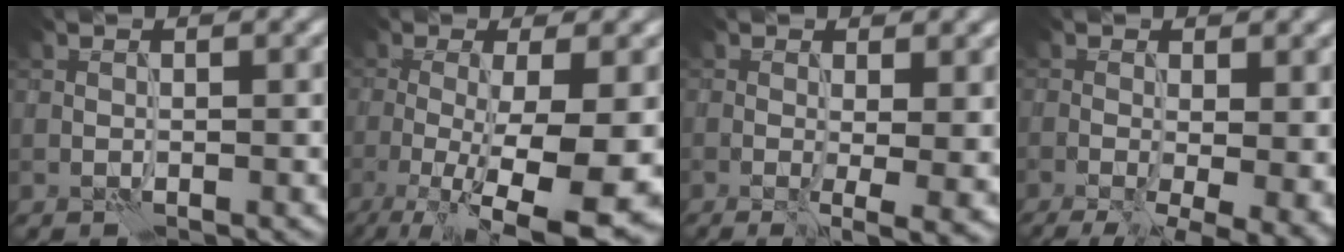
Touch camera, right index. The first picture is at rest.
{"total": 11.7, "force": [-3.4, 3.1, 10.8], "torque": [-0.166, -0.019, -0.050]}
{"total": 6.5, "force": [-0.6, 2.3, 6.0], "torque": [-0.064, -0.009, -0.005]}
{"total": 11.2, "force": [-3.1, 4.9, 9.6], "torque": [-0.105, -0.017, -0.031]}